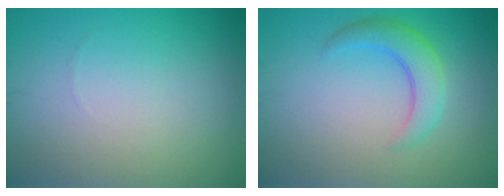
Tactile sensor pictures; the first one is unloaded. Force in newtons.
{"total": 3.3, "press": 3.3, "slide": 0.2}